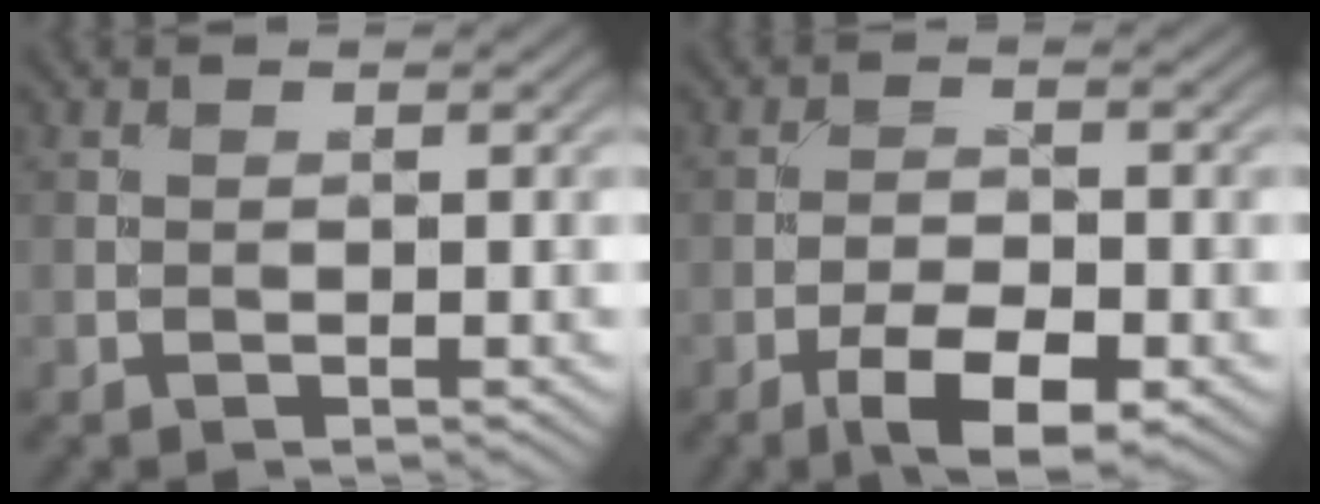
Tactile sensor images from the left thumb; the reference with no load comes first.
{"total": 7.0, "force": [-3.9, 2.5, 5.3], "torque": [-0.090, 0.002, -0.068]}